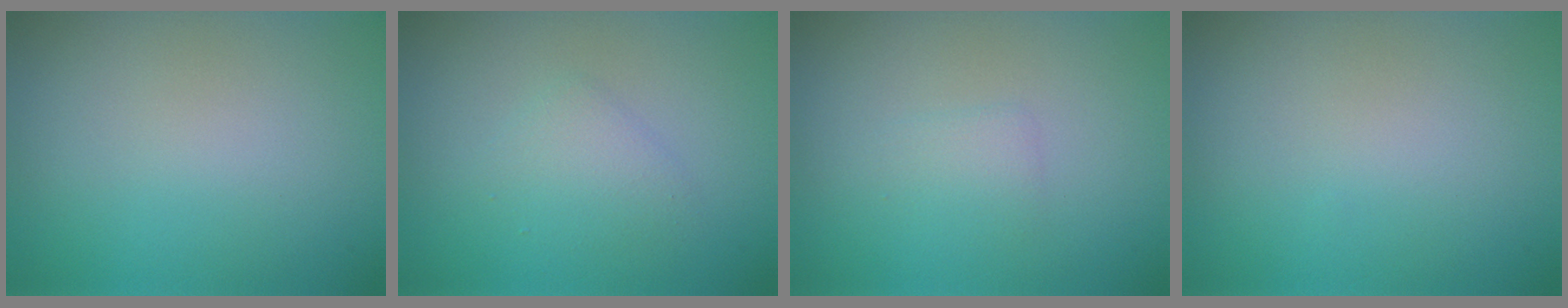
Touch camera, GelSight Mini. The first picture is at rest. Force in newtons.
{"total": 1.9, "press": 1.9, "slide": 0.2}
{"total": 1.2, "press": 1.2, "slide": 0.1}
{"total": 0.0}